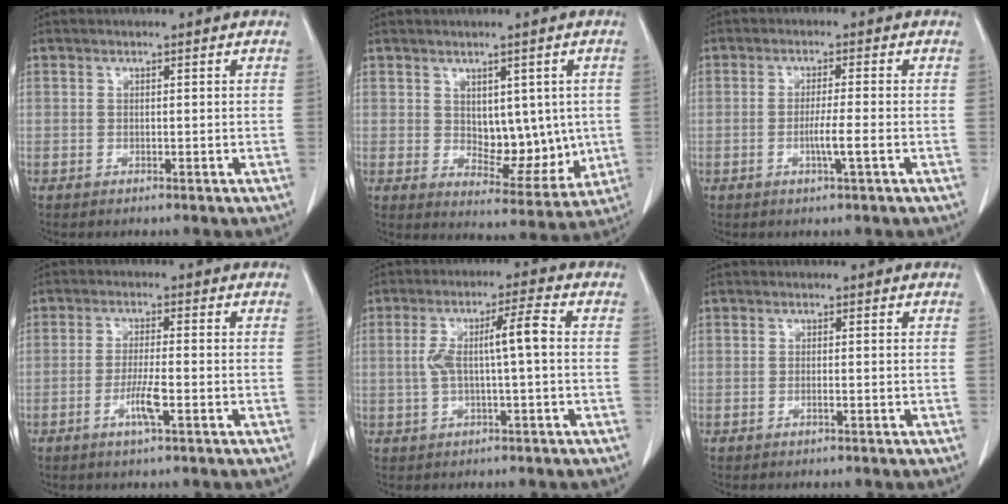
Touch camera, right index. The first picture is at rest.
{"total": 11.5, "force": [0.7, 7.0, 9.1], "torque": [-0.132, 0.000, 0.038]}
{"total": 4.0, "force": [-1.2, -0.1, 3.8], "torque": [-0.070, -0.004, -0.021]}
{"total": 5.0, "force": [-2.0, 0.6, 4.6], "torque": [-0.089, -0.004, -0.036]}
{"total": 7.6, "force": [0.2, 1.2, 7.5], "torque": [-0.147, 0.026, 0.005]}
{"total": 1.2, "force": [-0.4, 0.3, 1.1], "torque": [-0.025, 0.000, -0.005]}